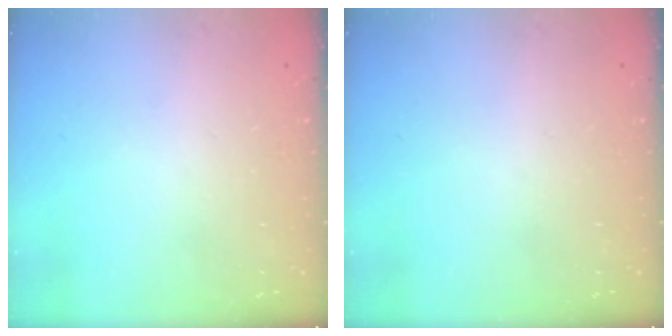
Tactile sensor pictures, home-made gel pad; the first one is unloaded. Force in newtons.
{"total": 0.0}